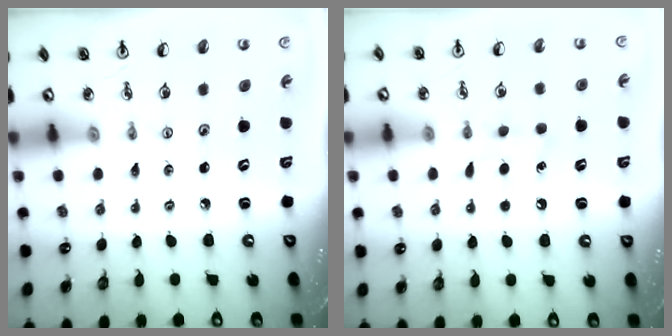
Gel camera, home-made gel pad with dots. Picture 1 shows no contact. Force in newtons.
{"total": 8.0, "press": 7.9, "slide": 0.9}